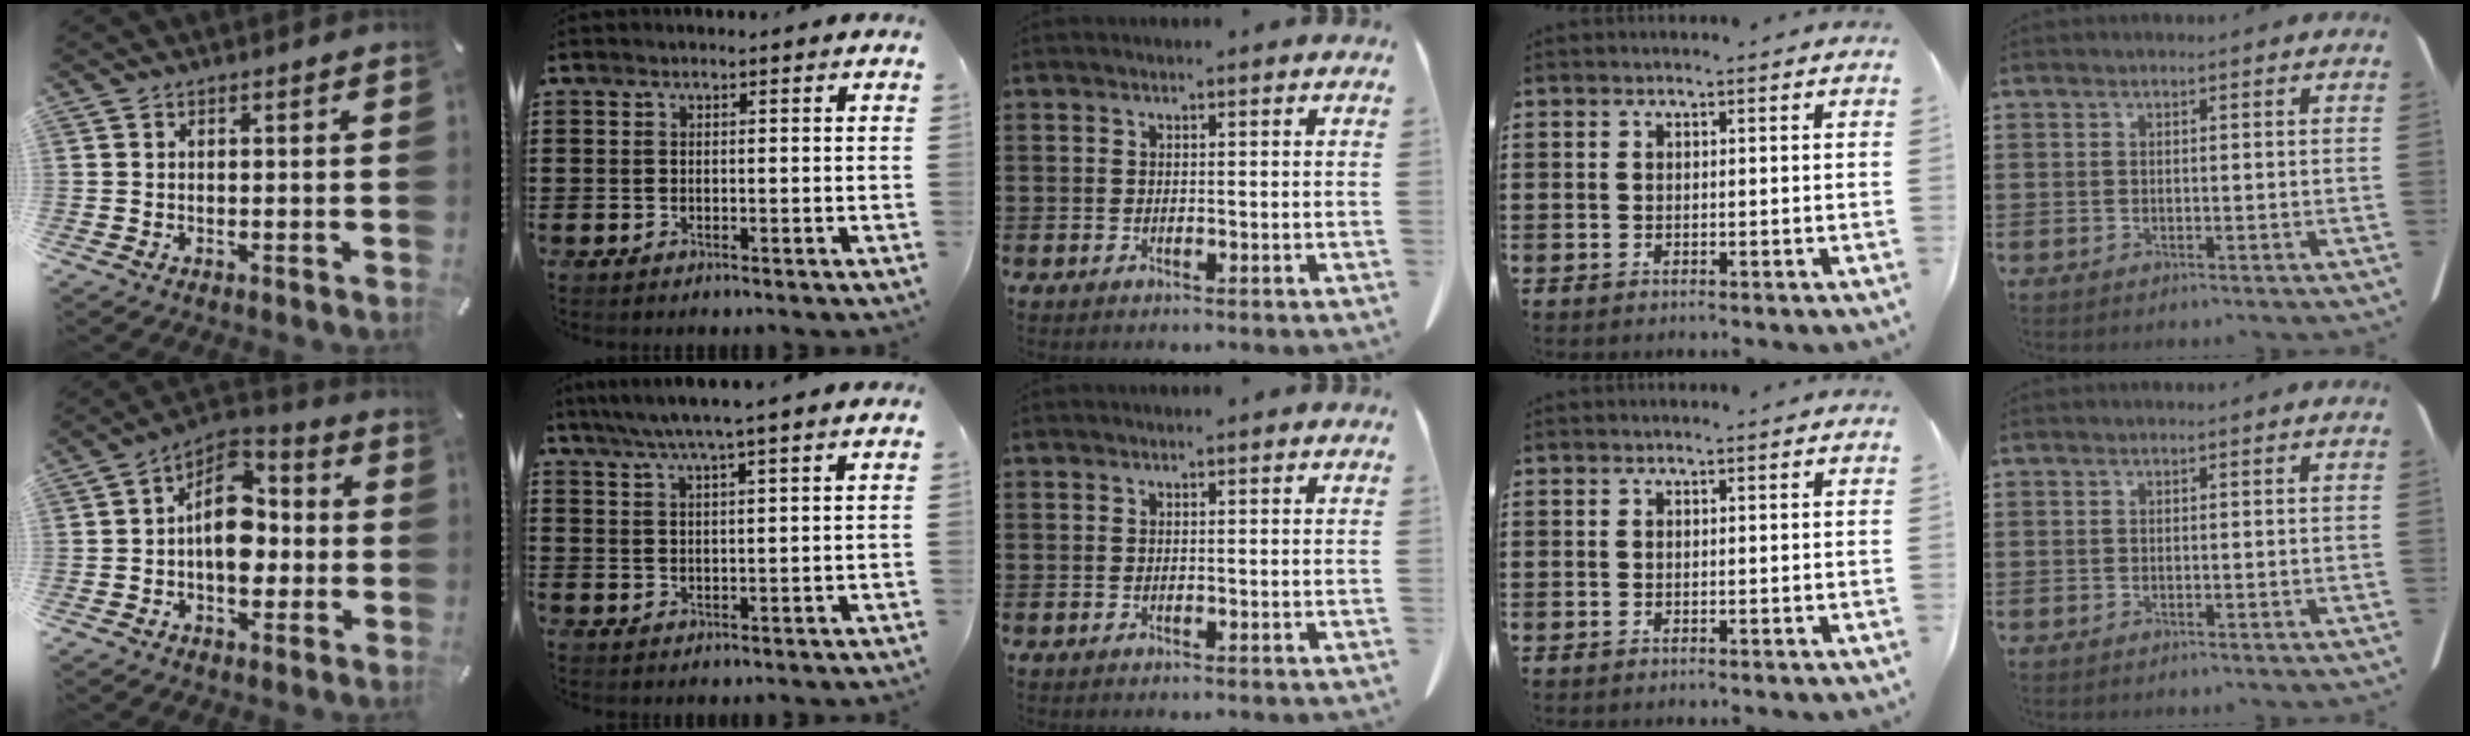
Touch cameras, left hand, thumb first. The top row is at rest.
{"thumb": {"total": 12.5, "force": [-0.9, 8.9, 8.8], "torque": [-0.135, -0.001, -0.020]}, "index": {"total": 4.5, "force": [3.6, -0.5, 2.6], "torque": [-0.059, -0.010, 0.062]}}